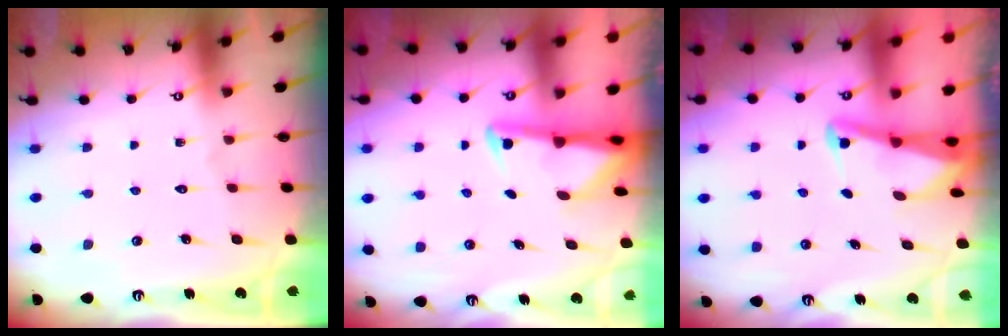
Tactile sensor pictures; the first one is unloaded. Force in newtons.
{"total": 2.9, "press": 2.9, "slide": 0.7}
{"total": 2.7, "press": 2.6, "slide": 0.6}